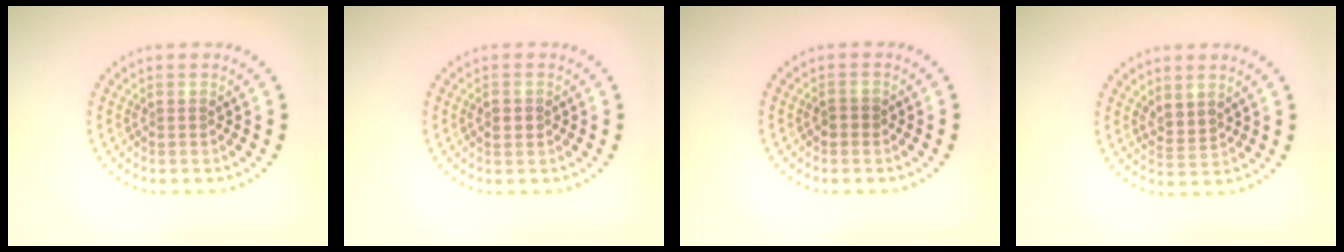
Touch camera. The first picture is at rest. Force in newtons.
{"total": 1.2, "press": 1.1, "slide": 0.1}
{"total": 0.9, "press": 0.9, "slide": 0.1}
{"total": 1.8, "press": 1.4, "slide": 1.2}